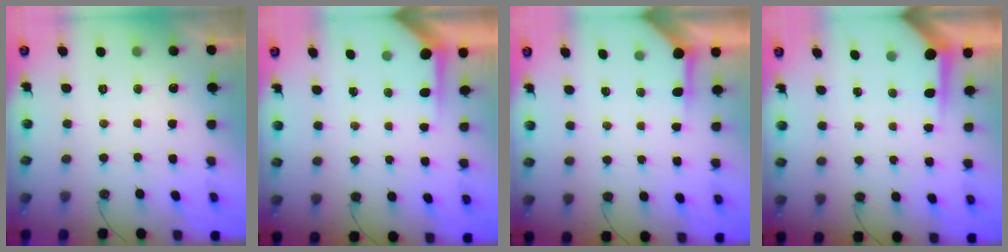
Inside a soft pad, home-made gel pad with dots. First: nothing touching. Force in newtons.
{"total": 3.6, "press": 3.5, "slide": 0.4}
{"total": 3.9, "press": 3.8, "slide": 0.4}
{"total": 4.0, "press": 4.0, "slide": 0.4}